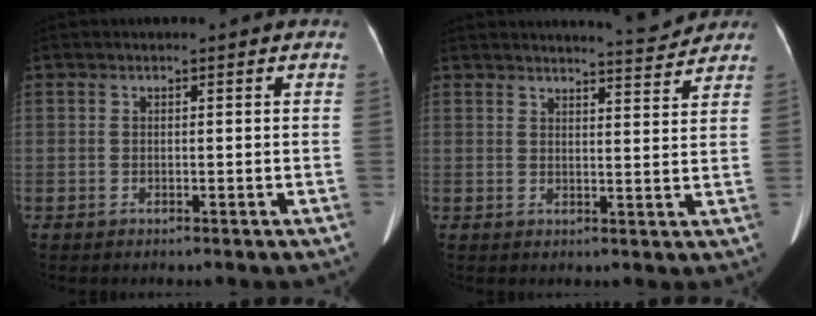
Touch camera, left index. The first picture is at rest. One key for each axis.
{"total": 5.7, "fx": 5.6, "fy": 0.0, "fz": 0.7, "tx": -0.020, "ty": -0.007, "tz": 0.065}